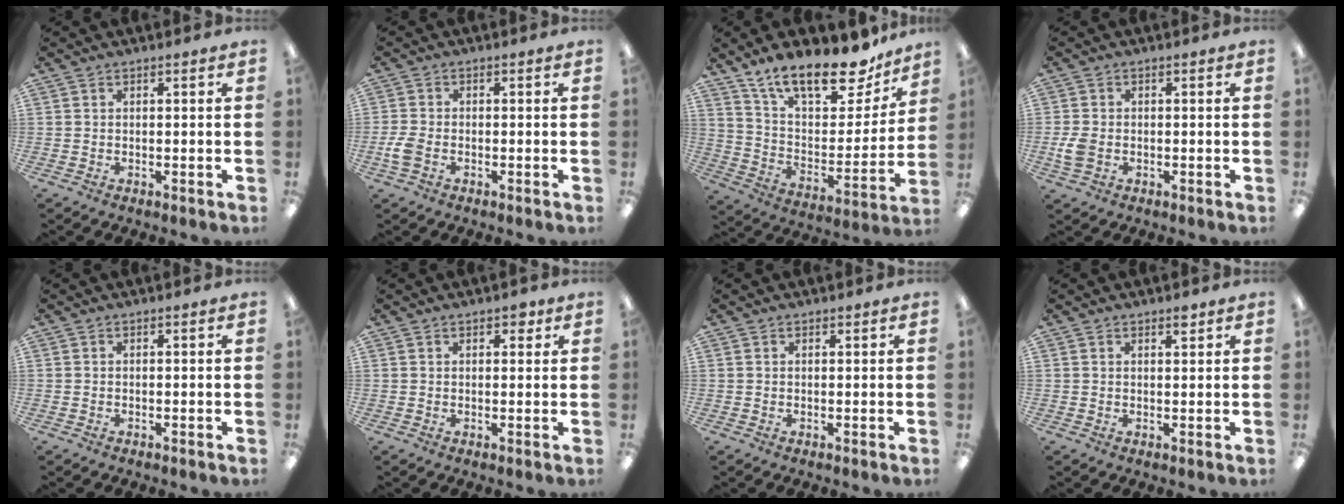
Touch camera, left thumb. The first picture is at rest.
{"total": 3.9, "force": [-1.4, 2.4, 2.8], "torque": [-0.065, 0.001, -0.028]}
{"total": 20.7, "force": [16.1, 7.5, 10.7], "torque": [-0.171, -0.107, 0.280]}
{"total": 4.1, "force": [-0.9, 2.9, 2.9], "torque": [-0.068, -0.001, -0.019]}
{"total": 0.0}
{"total": 2.8, "force": [1.7, 1.5, 1.7], "torque": [-0.020, -0.002, 0.025]}
{"total": 0.6, "force": [0.5, 0.3, 0.1], "torque": [-0.003, 0.001, 0.010]}
{"total": 2.0, "force": [1.6, 0.7, 0.9], "torque": [-0.004, -0.007, 0.026]}